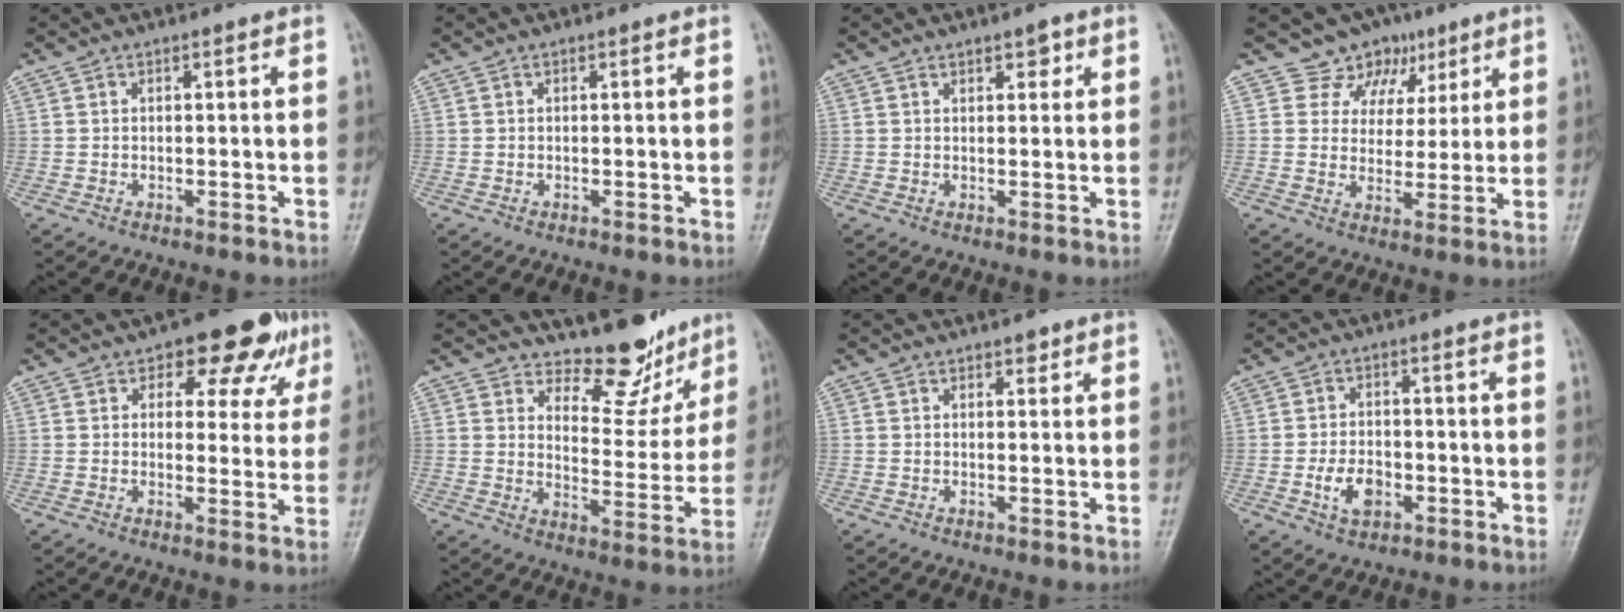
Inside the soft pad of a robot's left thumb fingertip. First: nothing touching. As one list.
[{"total": 0.0}, {"total": 2.2, "force": [1.3, 1.1, 1.3], "torque": [-0.007, -0.005, 0.018]}, {"total": 8.1, "force": [5.1, 6.3, 0.5], "torque": [0.038, -0.023, 0.077]}, {"total": 10.4, "force": [5.7, 6.0, 6.4], "torque": [-0.027, -0.017, 0.066]}, {"total": 10.9, "force": [9.6, 4.4, 2.7], "torque": [0.000, -0.086, 0.138]}, {"total": 1.4, "force": [1.0, 0.8, 0.7], "torque": [0.000, -0.005, 0.012]}, {"total": 5.5, "force": [-1.8, 3.6, 3.7], "torque": [-0.059, 0.008, -0.031]}]